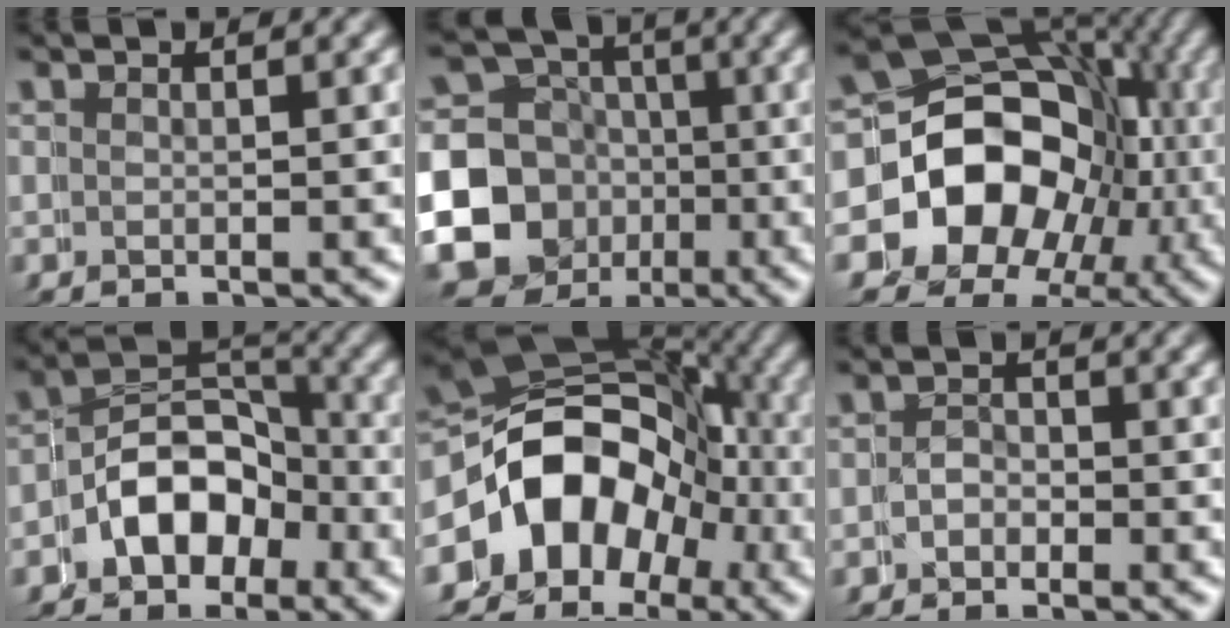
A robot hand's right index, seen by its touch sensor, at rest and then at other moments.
{"total": 17.7, "force": [-5.3, 16.4, 3.8], "torque": [-0.125, -0.072, -0.104]}
{"total": 18.4, "force": [-1.2, 15.8, 9.3], "torque": [-0.200, -0.052, -0.015]}
{"total": 5.2, "force": [-2.0, 4.3, 2.2], "torque": [-0.039, -0.005, -0.042]}
{"total": 15.6, "force": [-0.4, 13.0, 8.6], "torque": [-0.172, -0.031, -0.011]}
{"total": 1.4, "force": [-0.7, 0.8, -0.9], "torque": [0.011, -0.006, -0.018]}